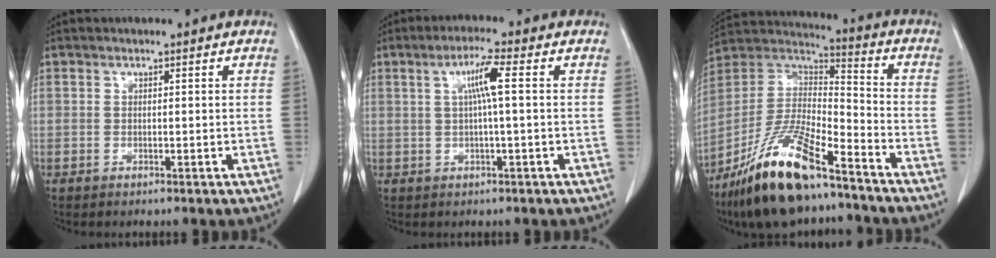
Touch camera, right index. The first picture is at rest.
{"total": 4.7, "force": [0.9, -0.4, 4.6], "torque": [-0.085, 0.008, 0.018]}
{"total": 19.6, "force": [-13.6, 4.6, 13.4], "torque": [-0.278, -0.015, -0.249]}